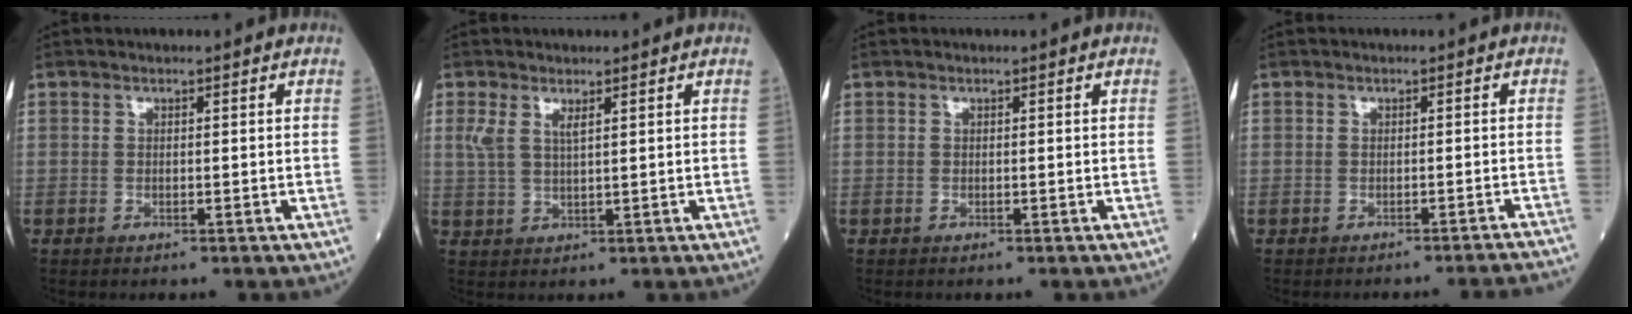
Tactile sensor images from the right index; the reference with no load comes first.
{"total": 3.2, "force": [1.6, 0.8, 2.6], "torque": [-0.063, 0.008, 0.036]}
{"total": 0.0}
{"total": 8.0, "force": [-7.8, -1.4, 1.1], "torque": [0.001, -0.016, -0.084]}